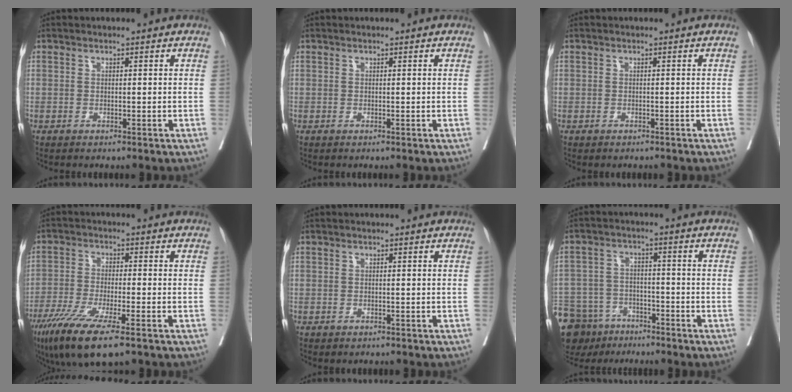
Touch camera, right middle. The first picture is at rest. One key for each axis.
{"total": 0.0}
{"total": 1.1, "fx": -1.0, "fy": 0.5, "fz": 0.3, "tx": -0.012, "ty": -0.001, "tz": -0.014}
{"total": 11.4, "fx": -7.2, "fy": 1.2, "fz": 8.8, "tx": -0.157, "ty": -0.031, "tz": -0.118}
{"total": 0.9, "fx": -0.7, "fy": 0.4, "fz": 0.3, "tx": -0.012, "ty": -0.001, "tz": -0.010}
{"total": 14.1, "fx": -10.3, "fy": 8.5, "fz": 4.5, "tx": -0.113, "ty": 0.004, "tz": -0.163}